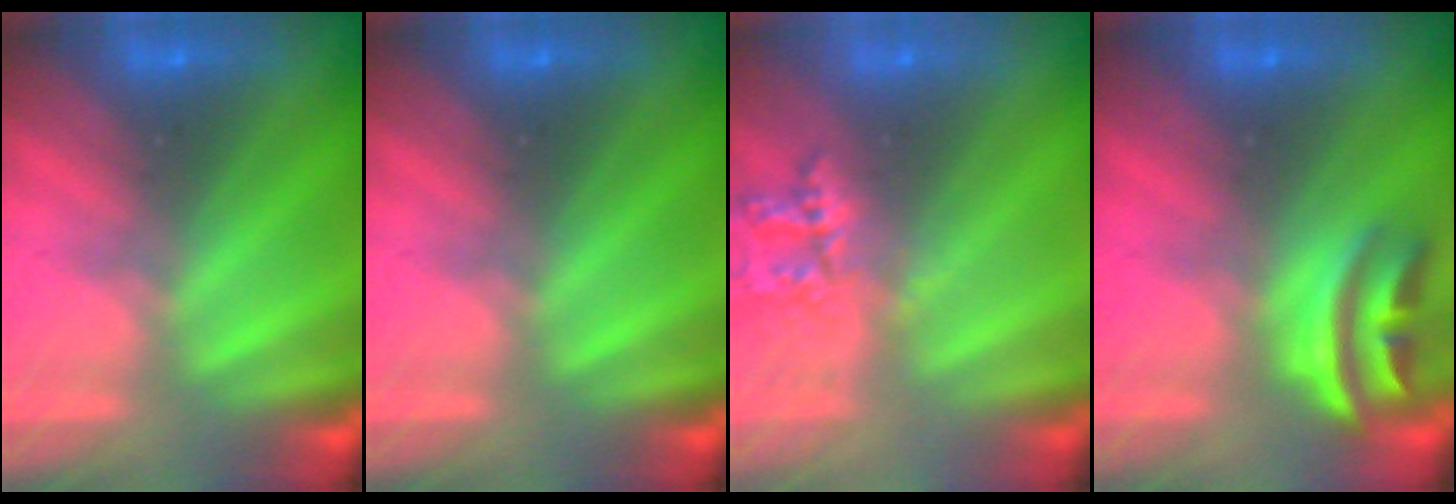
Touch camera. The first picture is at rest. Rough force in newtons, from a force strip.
{"total": 0.0}
{"total": 2.2}
{"total": 2.9}